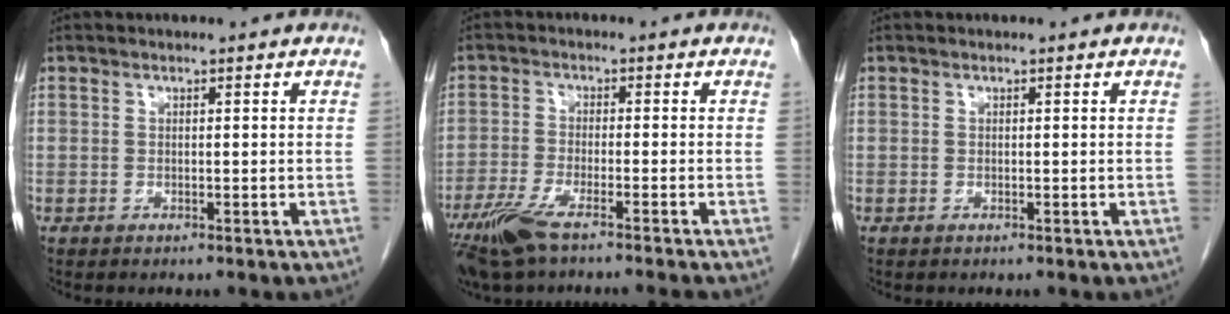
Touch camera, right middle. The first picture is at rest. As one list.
[{"total": 7.8, "force": [-5.8, 0.2, 5.1], "torque": [-0.096, -0.019, -0.105]}, {"total": 0.0}]